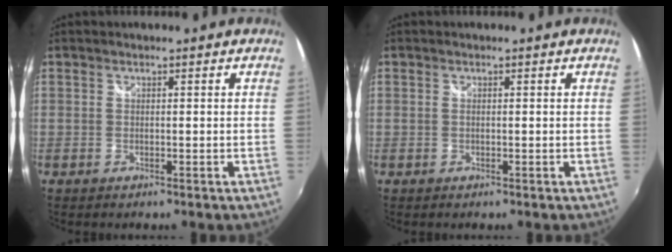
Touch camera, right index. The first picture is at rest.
{"total": 0.0}